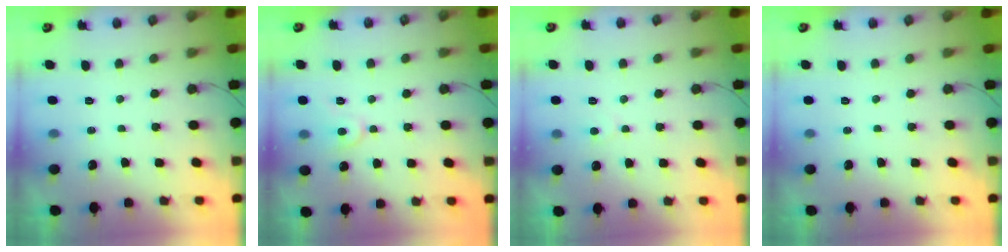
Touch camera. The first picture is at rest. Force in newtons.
{"total": 6.3, "press": 6.3, "slide": 0.6}
{"total": 3.8, "press": 3.7, "slide": 0.4}
{"total": 0.0}